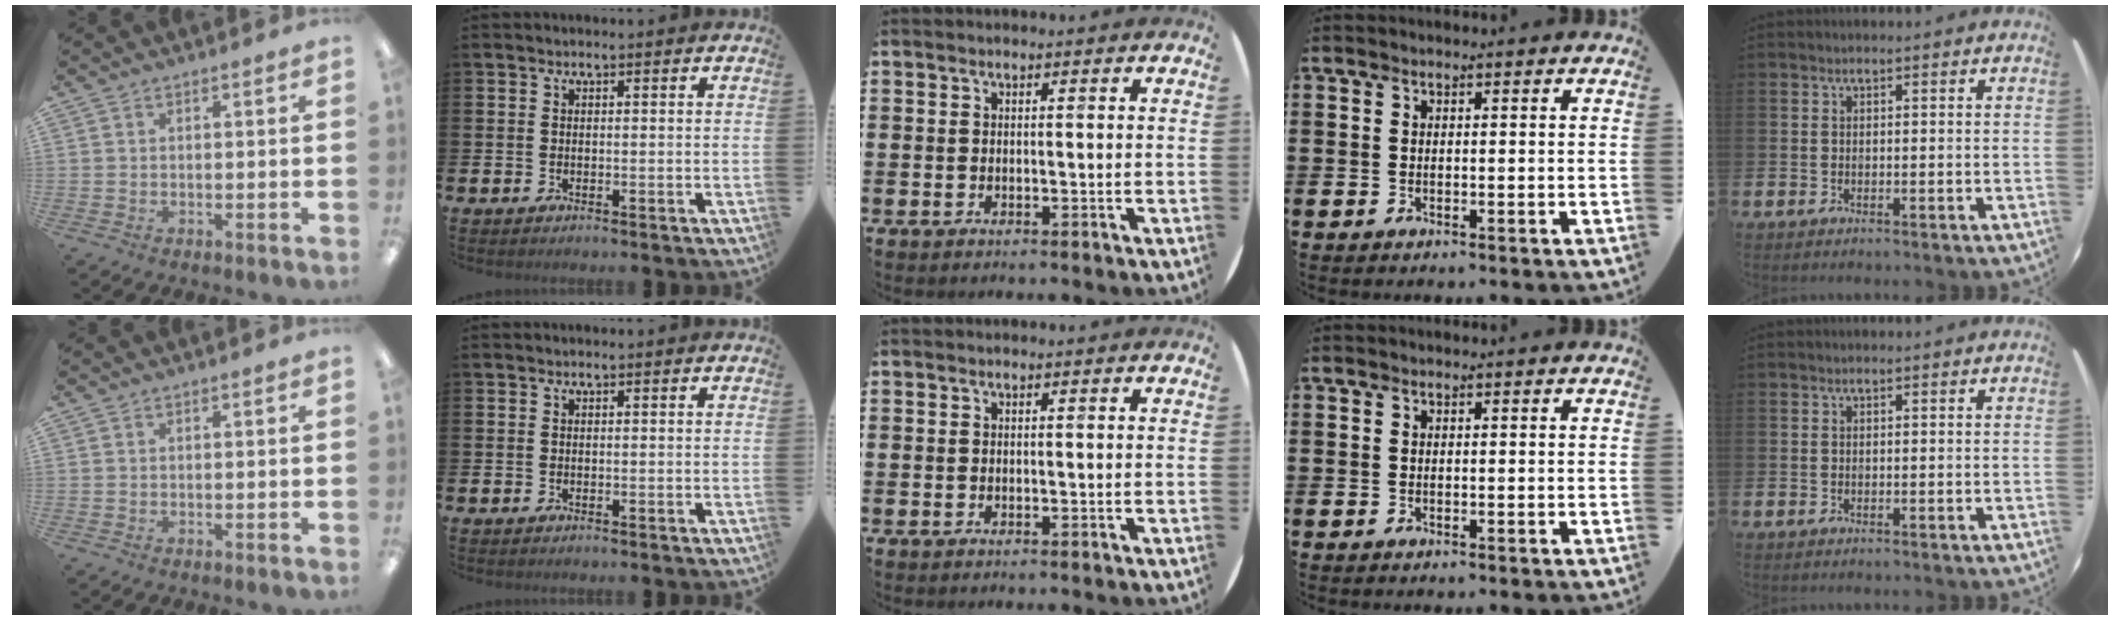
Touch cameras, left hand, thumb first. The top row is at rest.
{}